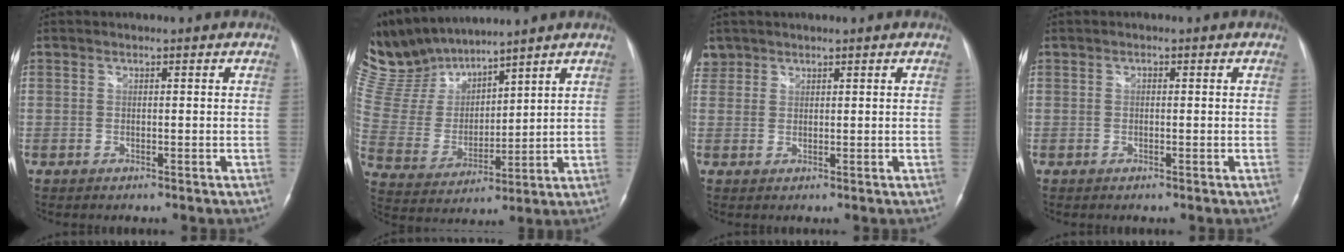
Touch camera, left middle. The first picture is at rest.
{"total": 12.5, "force": [11.8, 2.6, 3.2], "torque": [-0.089, 0.012, 0.251]}
{"total": 2.5, "force": [1.9, 1.7, -0.2], "torque": [0.009, 0.010, 0.035]}
{"total": 0.0}